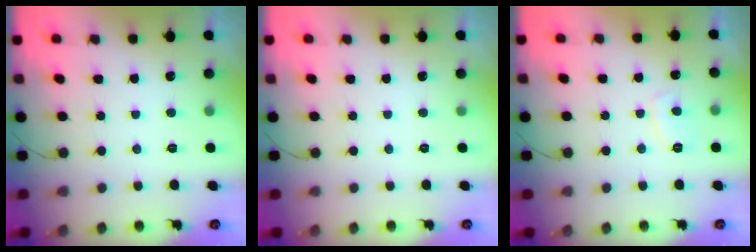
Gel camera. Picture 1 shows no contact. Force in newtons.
{"total": 0.0}
{"total": 3.2, "press": 3.2, "slide": 0.3}